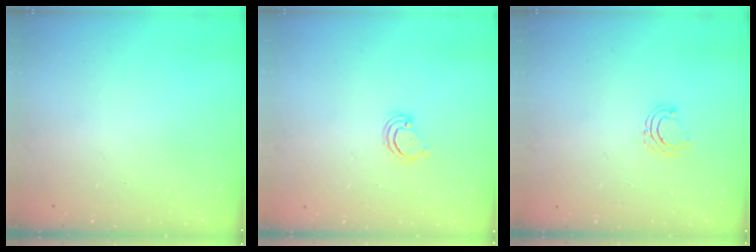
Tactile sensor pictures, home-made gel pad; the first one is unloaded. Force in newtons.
{"total": 2.6, "press": 2.6, "slide": 0.2}
{"total": 4.7, "press": 4.7, "slide": 0.8}